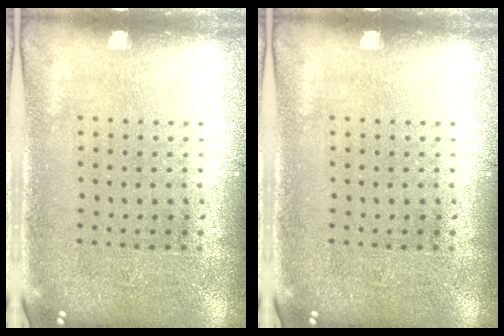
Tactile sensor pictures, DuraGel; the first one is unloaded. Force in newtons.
{"total": 0.0}